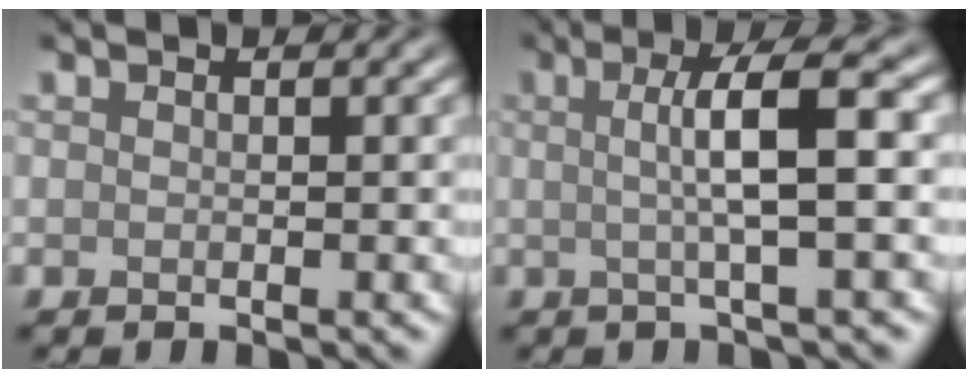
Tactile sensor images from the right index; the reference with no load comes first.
{"total": 5.4, "force": [0.4, 0.9, 5.3], "torque": [-0.083, 0.009, 0.004]}